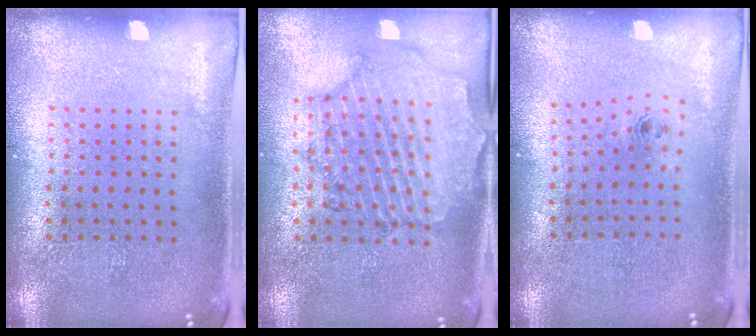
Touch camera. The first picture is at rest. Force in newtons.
{"total": 1.4, "press": 1.4, "slide": 0.2}
{"total": 0.8, "press": 0.3, "slide": 0.7}